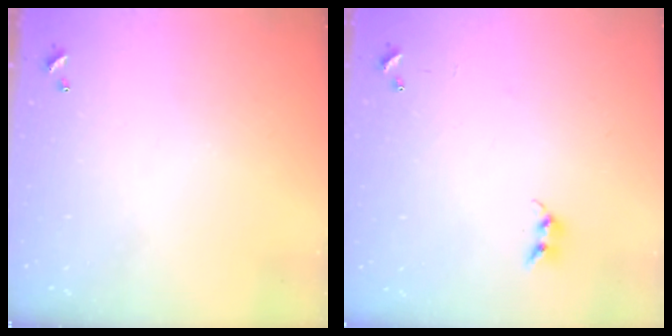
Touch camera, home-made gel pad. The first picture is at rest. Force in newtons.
{"total": 7.6, "press": 7.6, "slide": 0.5}